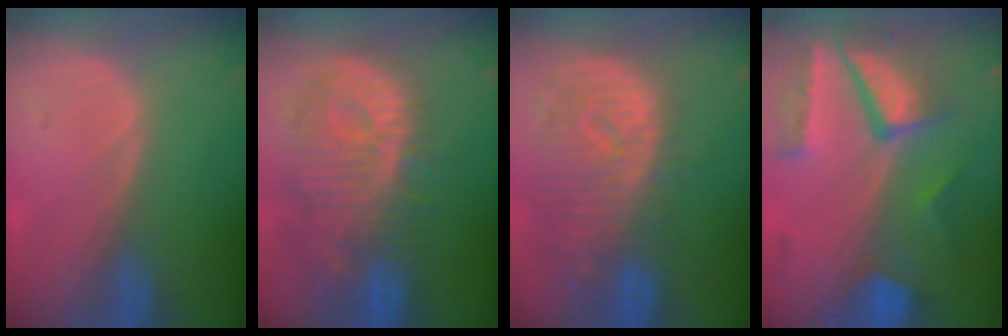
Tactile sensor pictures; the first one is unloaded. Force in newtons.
{"total": 12.2, "press": 10.9, "slide": 5.4}
{"total": 11.0, "press": 9.6, "slide": 5.4}
{"total": 9.9, "press": 8.5, "slide": 5.1}